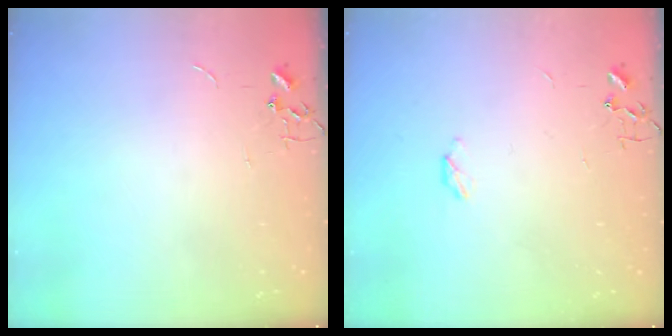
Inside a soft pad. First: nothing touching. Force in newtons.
{"total": 2.9, "press": 2.9, "slide": 0.5}